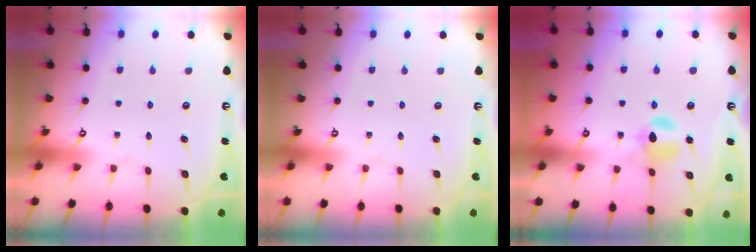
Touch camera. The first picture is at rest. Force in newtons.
{"total": 0.0}
{"total": 7.8, "press": 7.7, "slide": 0.7}